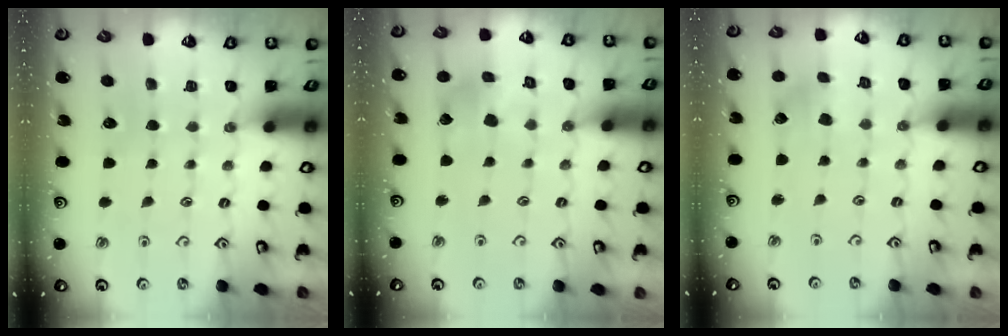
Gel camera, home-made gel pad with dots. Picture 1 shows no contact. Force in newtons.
{"total": 6.3, "press": 6.2, "slide": 0.6}
{"total": 1.7, "press": 1.7, "slide": 0.3}